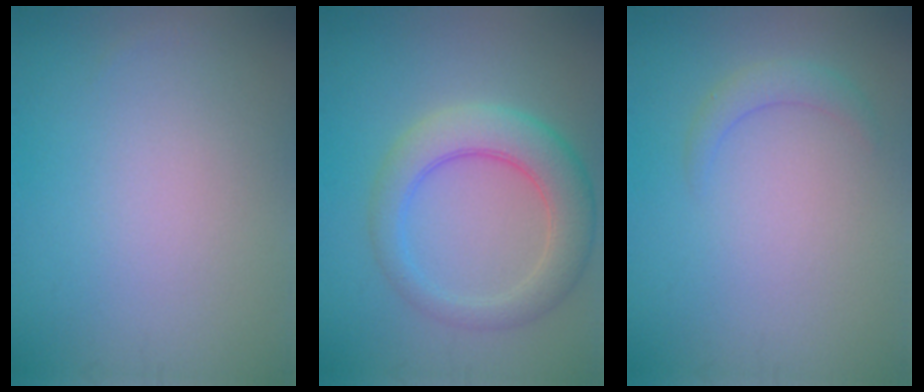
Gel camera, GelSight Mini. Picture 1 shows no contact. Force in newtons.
{"total": 5.4, "press": 5.4, "slide": 0.3}
{"total": 1.5, "press": 1.5, "slide": 0.1}